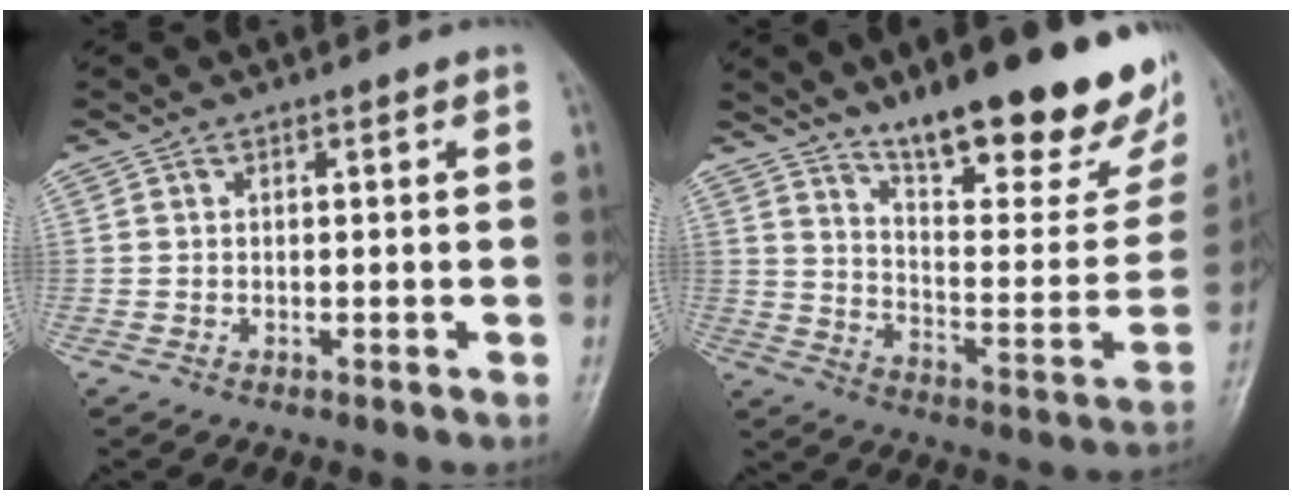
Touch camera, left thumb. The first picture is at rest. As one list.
[{"total": 27.0, "force": [18.3, 7.6, 18.3], "torque": [-0.218, -0.094, 0.277]}]